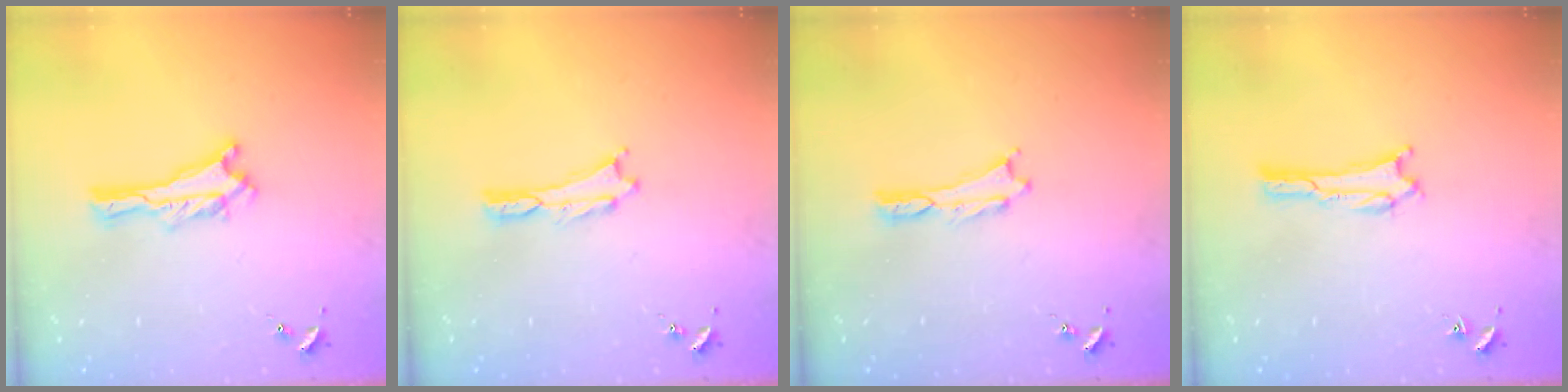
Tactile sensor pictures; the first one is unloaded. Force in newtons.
{"total": 0.0}
{"total": 0.0}
{"total": 1.3, "press": 1.3, "slide": 0.4}